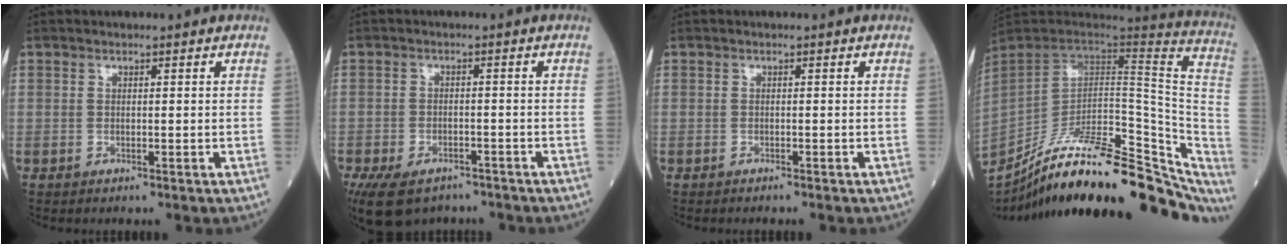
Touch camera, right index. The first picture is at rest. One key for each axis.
{"total": 11.3, "fx": -8.0, "fy": 6.2, "fz": 5.1, "tx": -0.120, "ty": -0.009, "tz": -0.117}
{"total": 0.9, "fx": -0.8, "fy": 0.1, "fz": 0.3, "tx": -0.007, "ty": -0.001, "tz": -0.011}
{"total": 32.2, "fx": -24.8, "fy": 9.3, "fz": 18.3, "tx": -0.222, "ty": -0.021, "tz": -0.349}